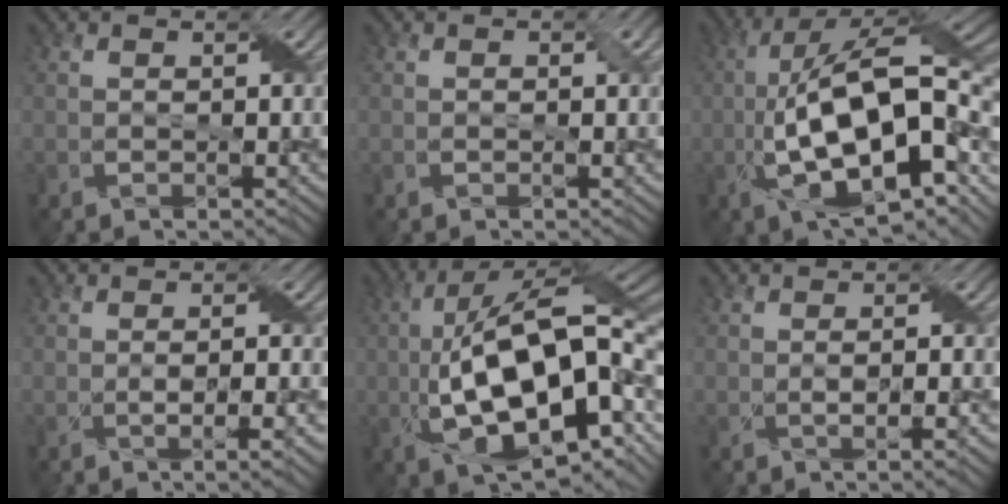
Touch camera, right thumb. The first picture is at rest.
{"total": 0.6, "force": [0.0, 0.3, 0.6], "torque": [-0.006, 0.000, 0.000]}
{"total": 18.8, "force": [-4.5, 7.6, 16.6], "torque": [-0.281, 0.005, -0.073]}
{"total": 3.3, "force": [-0.9, 0.4, 3.2], "torque": [-0.058, 0.002, -0.011]}
{"total": 19.9, "force": [-2.7, 7.9, 18.1], "torque": [-0.311, 0.009, -0.044]}
{"total": 2.5, "force": [-0.7, 0.3, 2.4], "torque": [-0.045, 0.004, -0.010]}